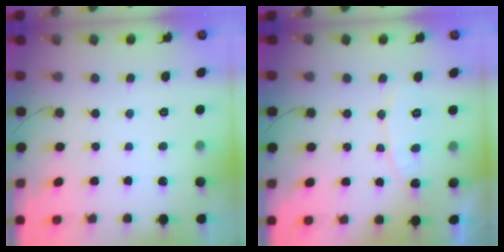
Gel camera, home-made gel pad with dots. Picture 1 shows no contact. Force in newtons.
{"total": 7.3, "press": 7.3, "slide": 0.6}